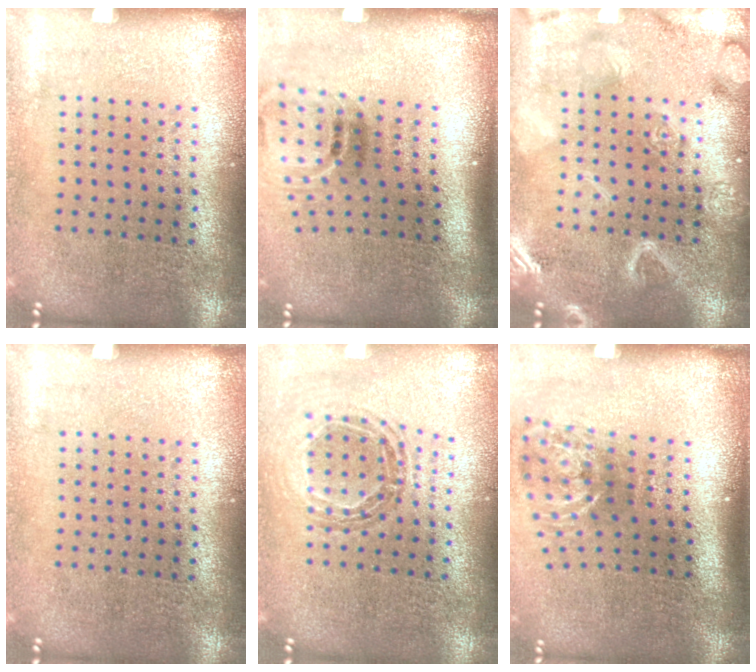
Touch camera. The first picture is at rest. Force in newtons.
{"total": 1.9, "press": 1.2, "slide": 1.5}
{"total": 4.5, "press": 4.4, "slide": 0.6}
{"total": 0.0}
{"total": 0.9, "press": 0.9, "slide": 0.1}
{"total": 2.0, "press": 1.2, "slide": 1.6}